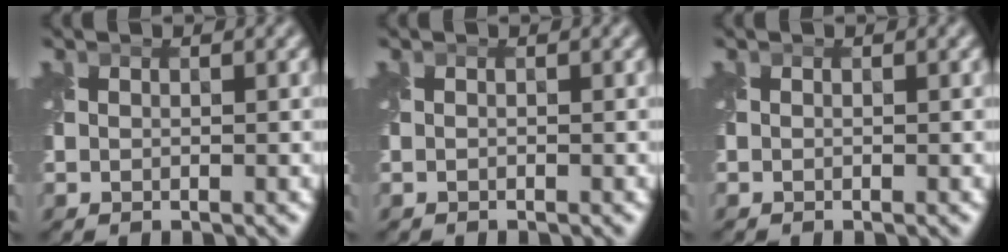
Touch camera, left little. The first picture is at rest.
{"total": 0.0}
{"total": 0.0}